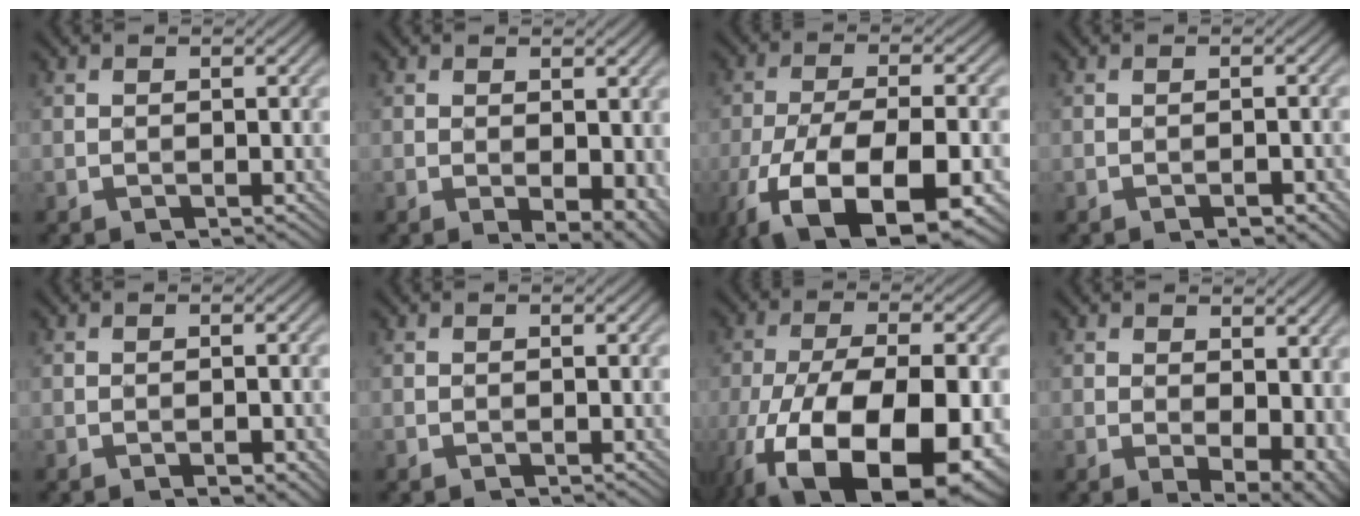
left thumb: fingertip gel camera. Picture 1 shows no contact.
{"total": 4.0, "force": [-0.6, 2.0, 3.4], "torque": [-0.049, -0.008, -0.003]}
{"total": 15.1, "force": [-8.6, 6.0, 11.0], "torque": [-0.212, -0.034, -0.136]}
{"total": 1.4, "force": [-1.0, 0.2, 0.9], "torque": [-0.014, 0.005, -0.015]}
{"total": 1.5, "force": [-0.9, 0.3, 1.1], "torque": [-0.017, 0.004, -0.012]}
{"total": 0.0}
{"total": 19.2, "force": [-9.2, 9.0, 14.2], "torque": [-0.245, -0.039, -0.130]}
{"total": 6.0, "force": [0.3, 3.4, 5.0], "torque": [-0.064, -0.008, 0.009]}